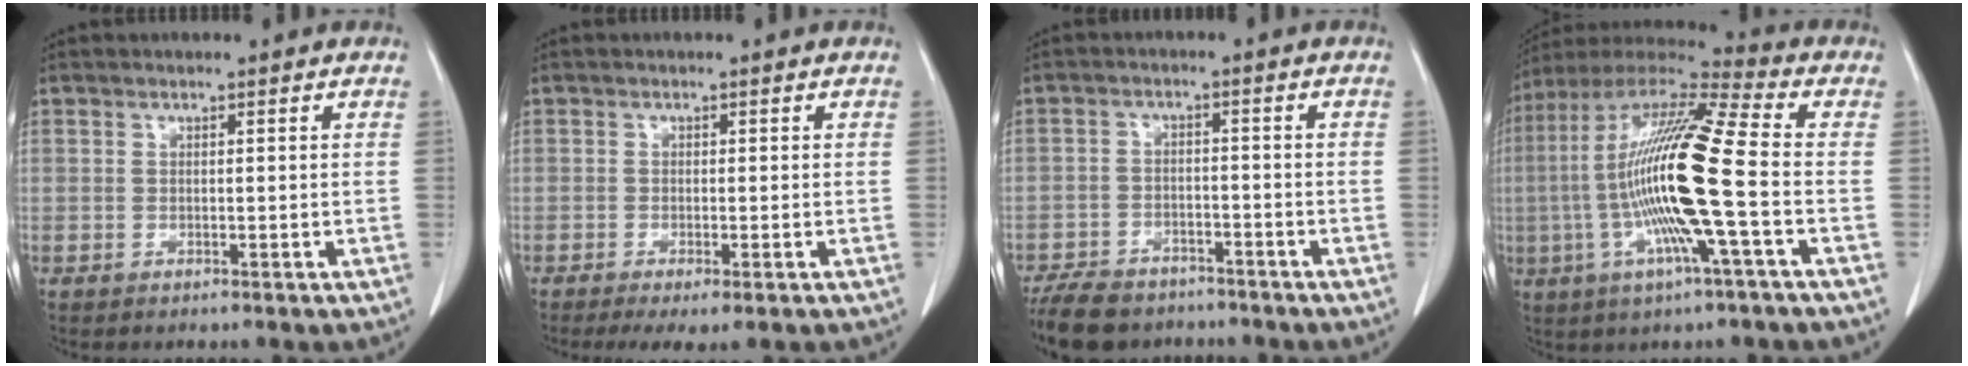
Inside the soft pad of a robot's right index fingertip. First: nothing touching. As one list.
[{"total": 3.6, "force": [-2.1, 0.8, 2.7], "torque": [-0.048, -0.013, -0.033]}, {"total": 11.1, "force": [-9.1, 4.7, 4.1], "torque": [-0.078, -0.010, -0.140]}, {"total": 19.1, "force": [-2.9, 0.6, 18.9], "torque": [-0.376, -0.002, -0.067]}]